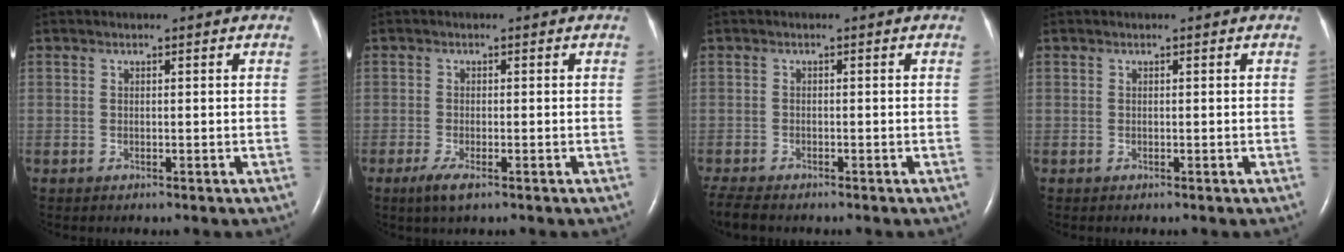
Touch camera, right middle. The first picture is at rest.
{"total": 2.8, "force": [-1.6, 0.6, 2.2], "torque": [-0.053, -0.007, -0.031]}
{"total": 3.7, "force": [-3.2, 0.8, 1.6], "torque": [-0.039, -0.014, -0.055]}
{"total": 0.0}